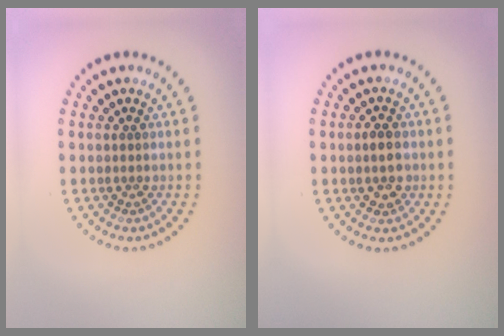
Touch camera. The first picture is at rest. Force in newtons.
{"total": 2.1, "press": 2.0, "slide": 0.3}